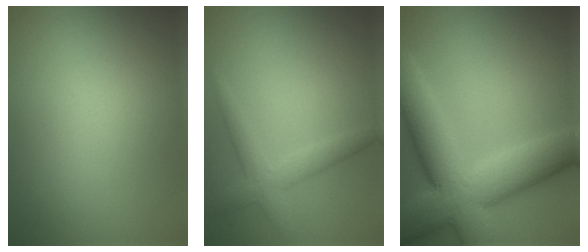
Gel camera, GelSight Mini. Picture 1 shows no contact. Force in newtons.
{"total": 2.8, "press": 2.8, "slide": 0.0}
{"total": 11.2, "press": 11.2, "slide": 0.4}